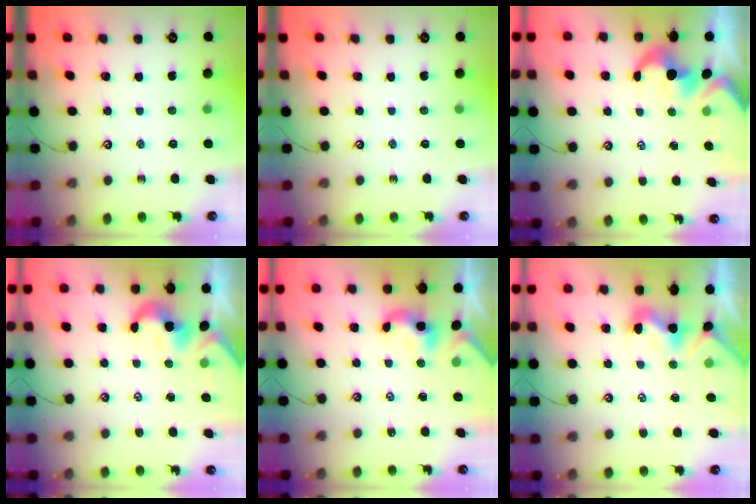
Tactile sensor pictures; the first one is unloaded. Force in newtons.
{"total": 0.0}
{"total": 1.7, "press": 1.4, "slide": 1.0}
{"total": 1.9, "press": 1.9, "slide": 0.5}
{"total": 2.0, "press": 2.0, "slide": 0.2}
{"total": 1.4, "press": 1.2, "slide": 0.5}